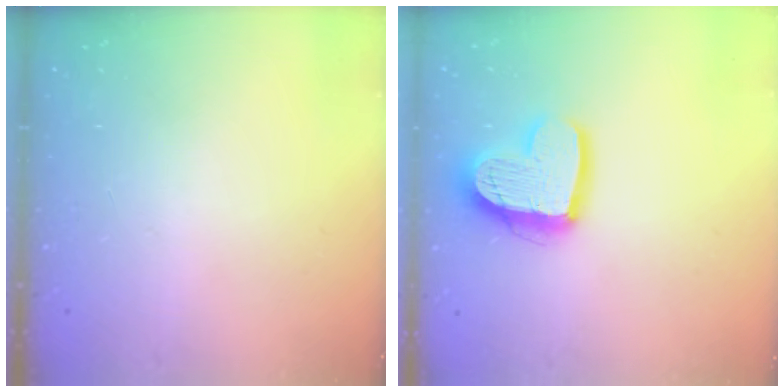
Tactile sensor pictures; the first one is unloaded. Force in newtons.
{"total": 14.9, "press": 14.8, "slide": 1.4}